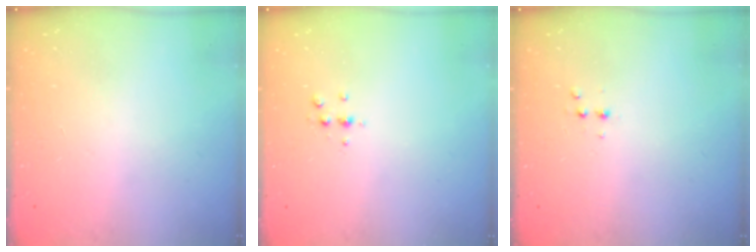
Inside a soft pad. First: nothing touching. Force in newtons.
{"total": 5.3, "press": 5.2, "slide": 1.0}
{"total": 3.1, "press": 3.0, "slide": 0.9}